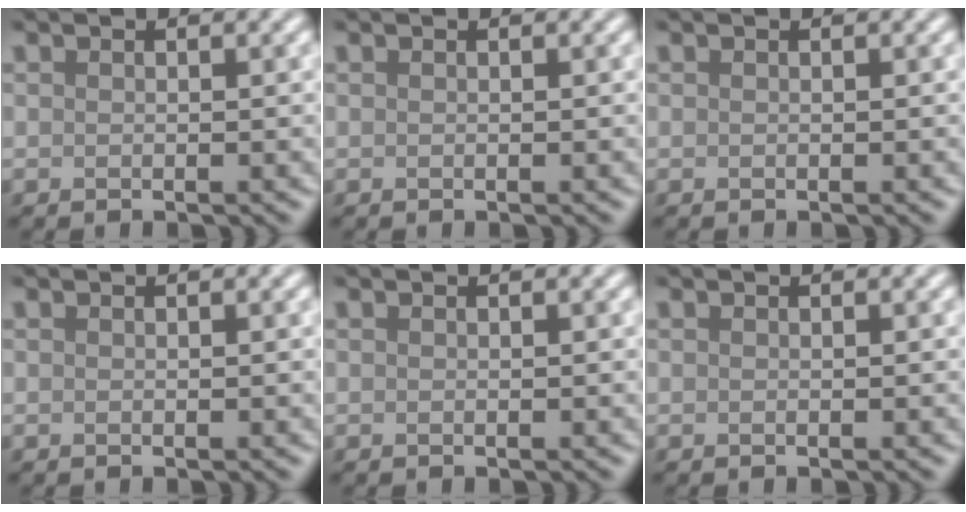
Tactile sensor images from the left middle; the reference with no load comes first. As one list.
[{"total": 0.0}, {"total": 0.0}, {"total": 0.0}, {"total": 0.0}, {"total": 0.0}]